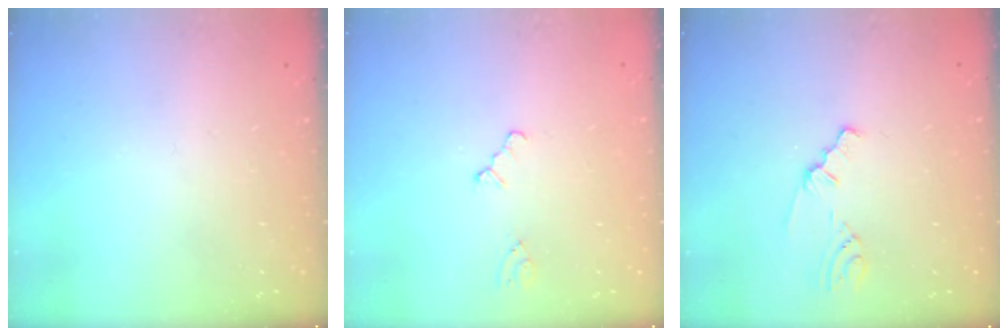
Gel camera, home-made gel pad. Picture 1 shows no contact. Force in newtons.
{"total": 0.5, "press": 0.5, "slide": 0.2}
{"total": 1.8, "press": 1.7, "slide": 0.3}